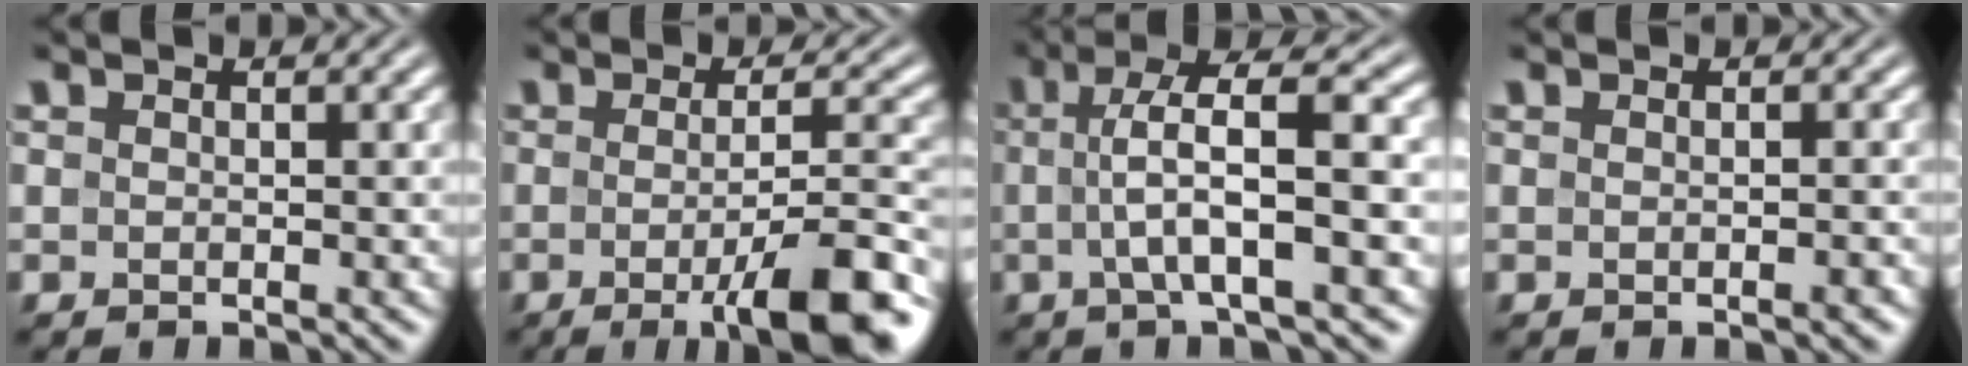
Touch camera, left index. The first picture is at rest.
{"total": 9.7, "force": [-3.2, 2.3, 8.9], "torque": [-0.111, -0.007, -0.046]}
{"total": 7.6, "force": [0.4, 1.6, 7.4], "torque": [-0.116, 0.019, 0.000]}
{"total": 1.2, "force": [-0.3, 0.3, 1.1], "torque": [-0.010, 0.002, -0.005]}